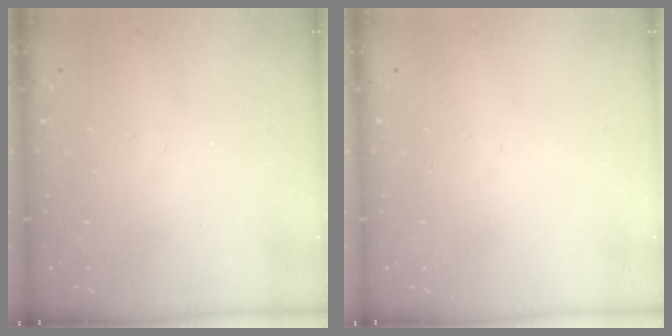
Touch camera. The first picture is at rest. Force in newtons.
{"total": 0.0}